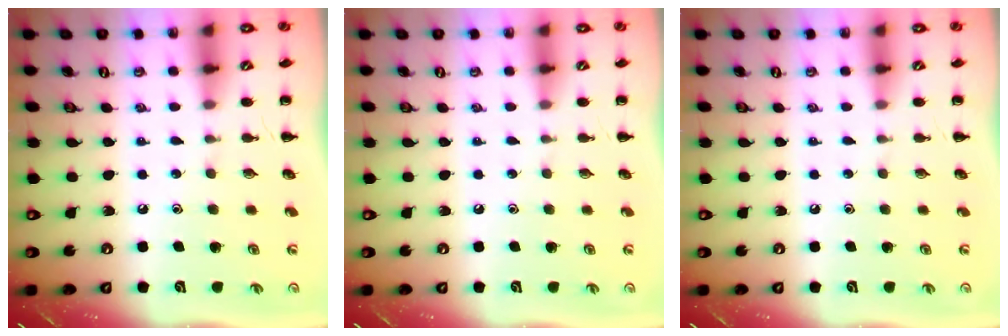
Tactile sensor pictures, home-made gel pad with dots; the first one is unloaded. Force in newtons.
{"total": 0.0}
{"total": 0.0}